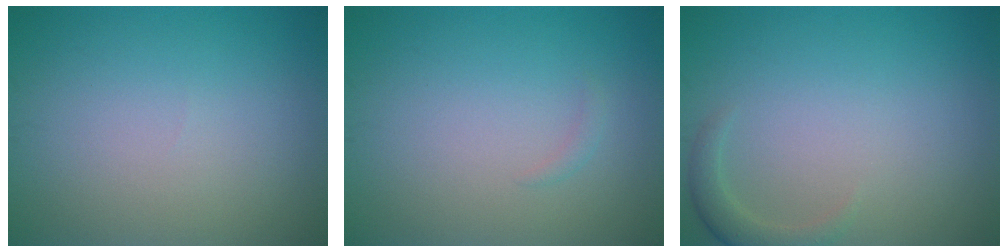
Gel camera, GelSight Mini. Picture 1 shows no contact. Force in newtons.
{"total": 0.6, "press": 0.6, "slide": 0.1}
{"total": 1.8, "press": 1.8, "slide": 0.3}